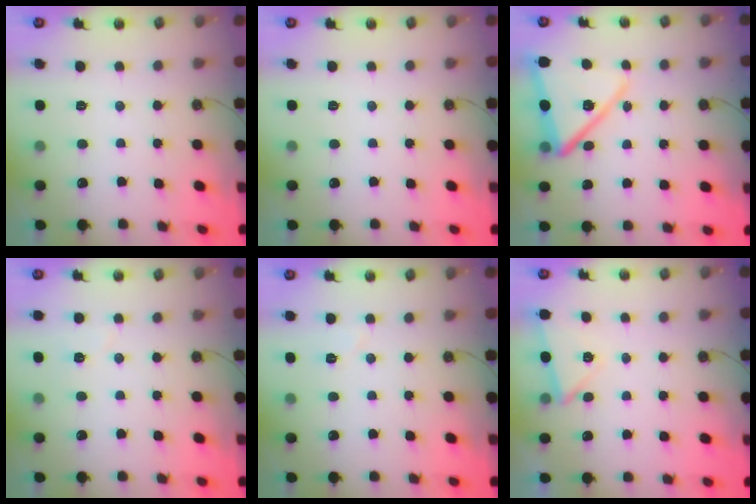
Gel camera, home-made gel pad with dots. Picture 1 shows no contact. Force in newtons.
{"total": 0.0}
{"total": 15.1, "press": 15.0, "slide": 1.0}
{"total": 7.4, "press": 2.8, "slide": 6.9}
{"total": 3.5, "press": 3.1, "slide": 1.8}
{"total": 3.0, "press": 2.8, "slide": 1.1}